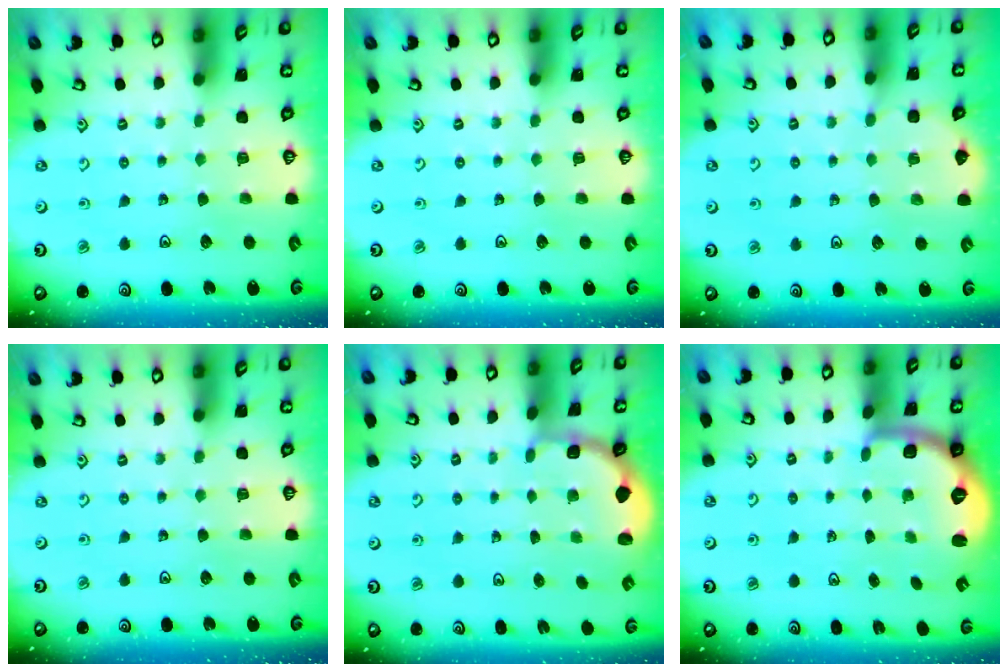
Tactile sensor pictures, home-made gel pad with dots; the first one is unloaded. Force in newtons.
{"total": 0.0}
{"total": 3.9, "press": 3.9, "slide": 0.4}
{"total": 0.0}
{"total": 2.0, "press": 1.8, "slide": 0.8}
{"total": 2.1, "press": 1.9, "slide": 1.0}